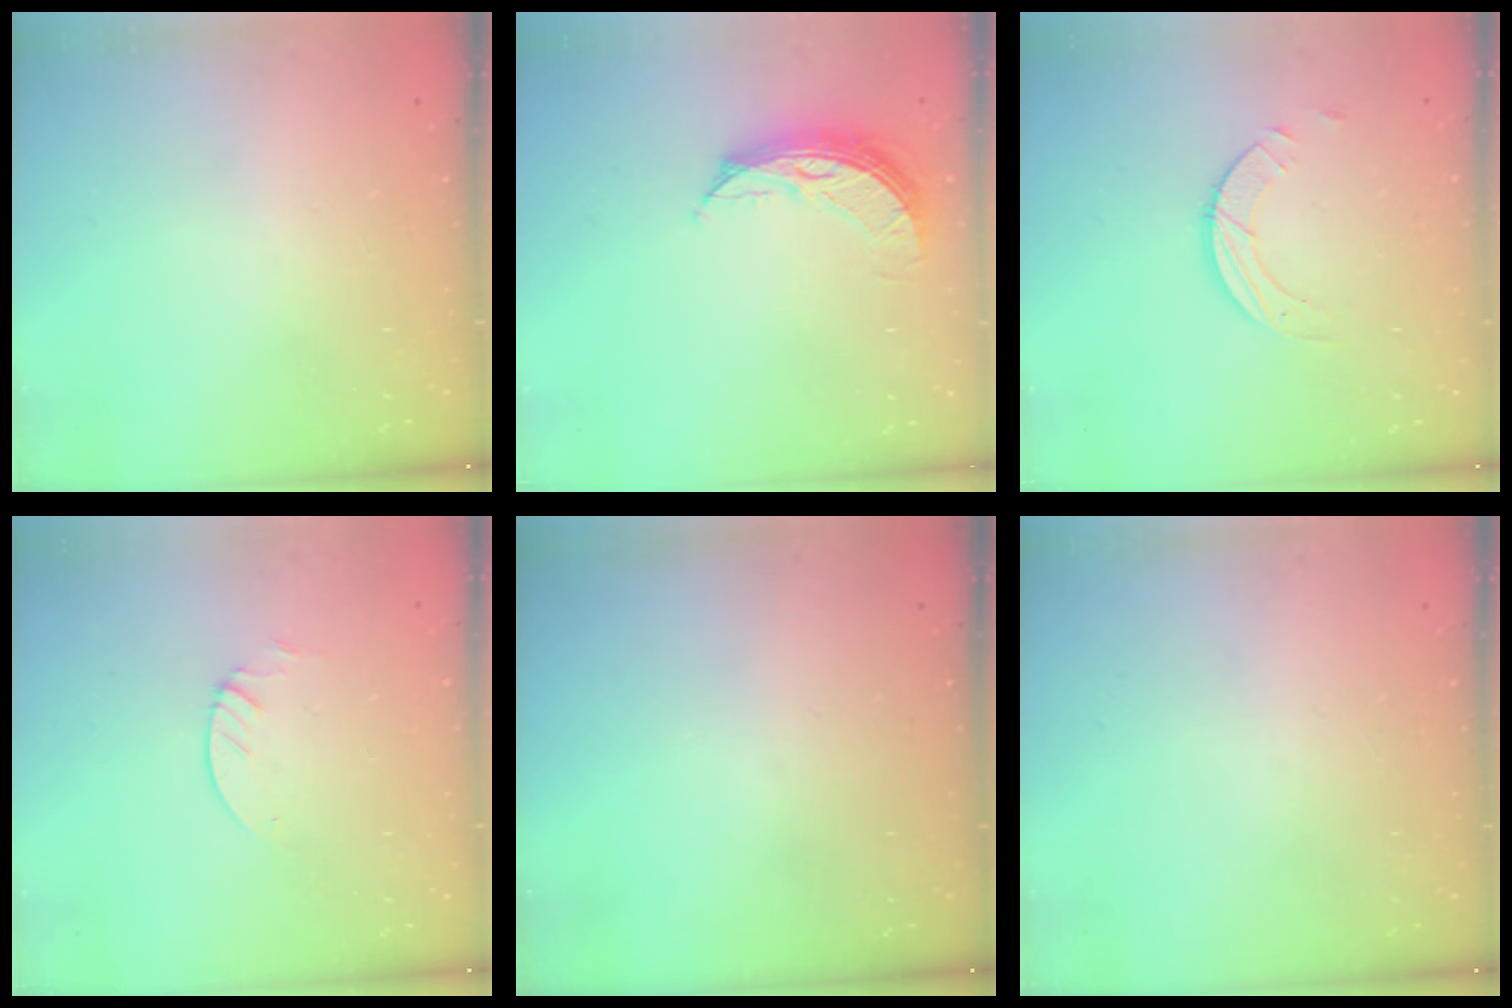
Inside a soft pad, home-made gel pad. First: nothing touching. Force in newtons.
{"total": 9.3, "press": 9.3, "slide": 0.0}
{"total": 3.4, "press": 3.4, "slide": 0.3}
{"total": 2.1, "press": 2.1, "slide": 0.2}
{"total": 0.0}
{"total": 0.0}